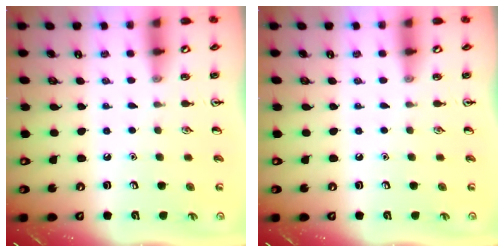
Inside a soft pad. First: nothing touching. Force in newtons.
{"total": 0.0}